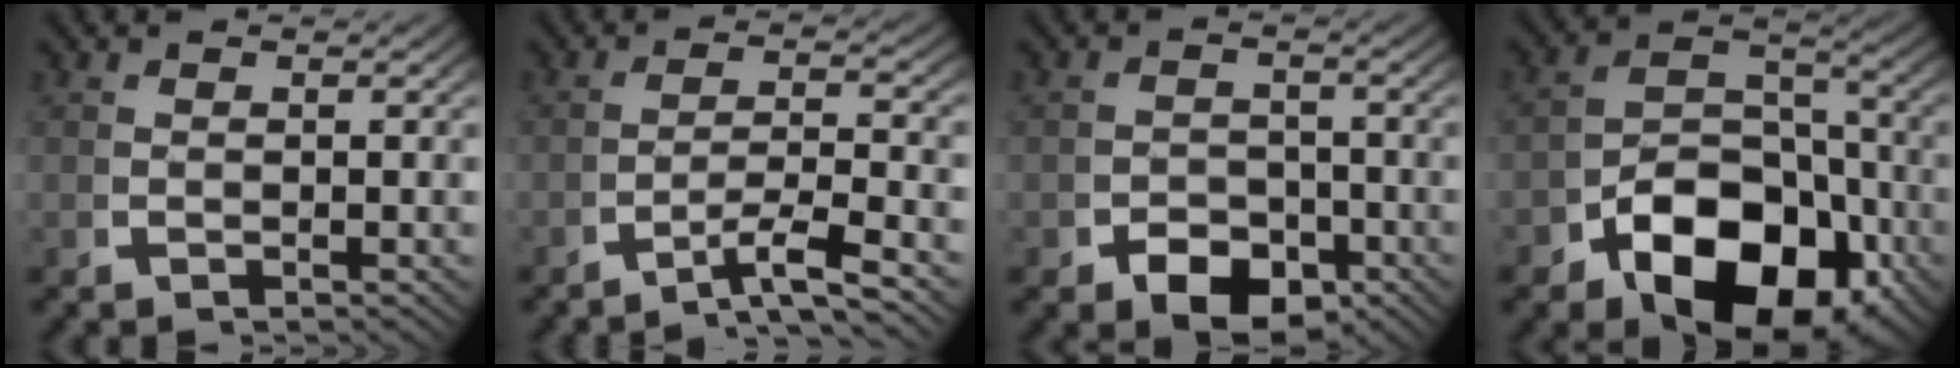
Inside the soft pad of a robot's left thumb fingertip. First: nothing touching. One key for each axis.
{"total": 4.2, "fx": -2.5, "fy": 1.3, "fz": 3.0, "tx": -0.057, "ty": -0.011, "tz": -0.036}
{"total": 4.2, "fx": -2.3, "fy": 2.8, "fz": 2.0, "tx": -0.021, "ty": -0.017, "tz": -0.038}
{"total": 11.6, "fx": -4.3, "fy": 7.6, "fz": 7.7, "tx": -0.124, "ty": -0.043, "tz": -0.060}